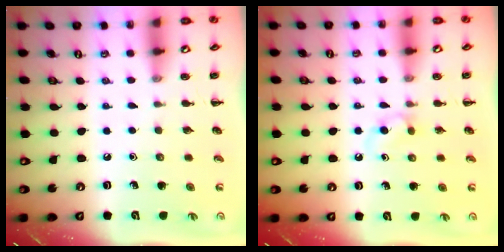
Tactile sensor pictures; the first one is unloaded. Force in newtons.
{"total": 3.7, "press": 3.4, "slide": 1.6}